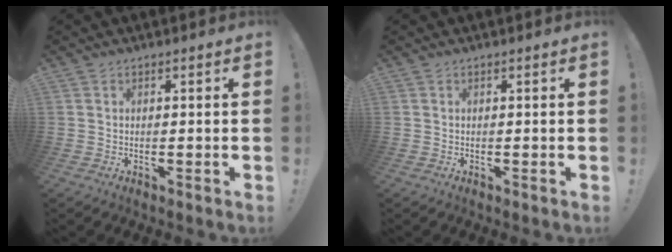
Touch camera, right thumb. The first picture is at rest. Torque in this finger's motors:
{"motor_torque": [0.00, 0.00, -0.01, 0.01, 0.00]}